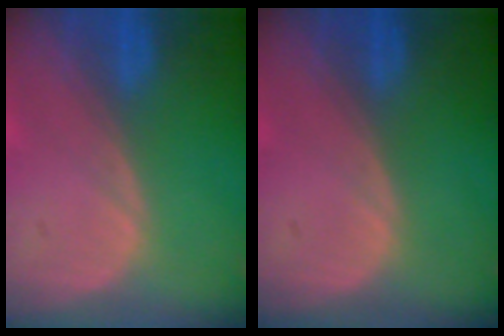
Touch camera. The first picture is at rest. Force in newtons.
{"total": 0.0}